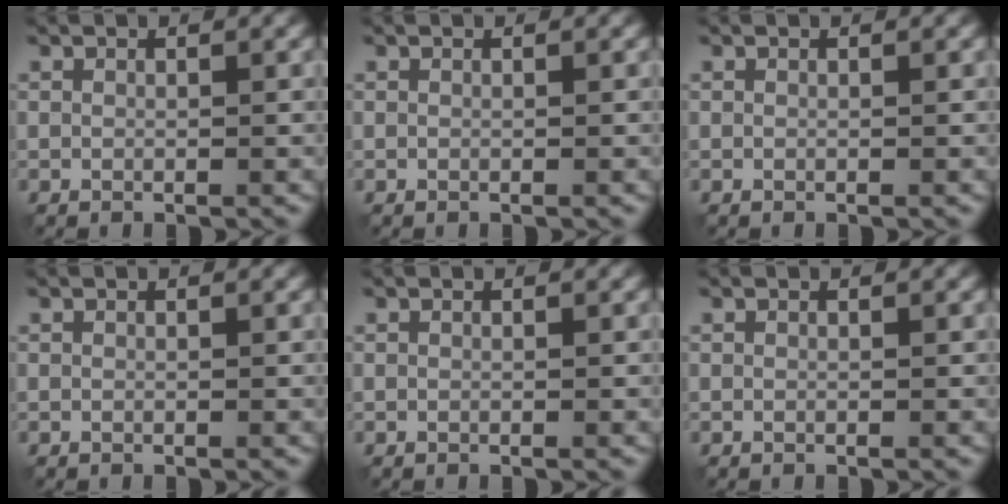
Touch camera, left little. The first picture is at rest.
{"total": 0.0}
{"total": 0.0}
{"total": 0.0}
{"total": 0.0}
{"total": 0.0}